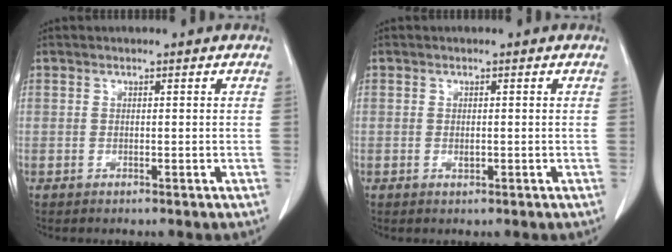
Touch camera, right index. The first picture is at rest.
{"total": 0.8, "force": [-0.2, 0.4, 0.7], "torque": [-0.014, -0.001, -0.002]}